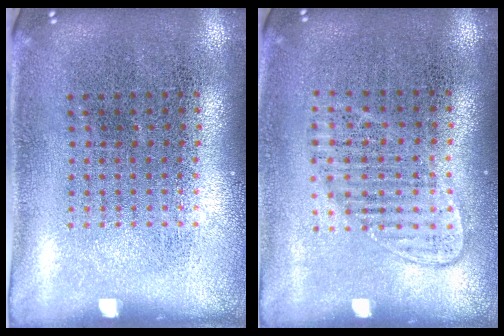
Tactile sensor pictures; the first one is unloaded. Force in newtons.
{"total": 1.2, "press": 1.1, "slide": 0.6}